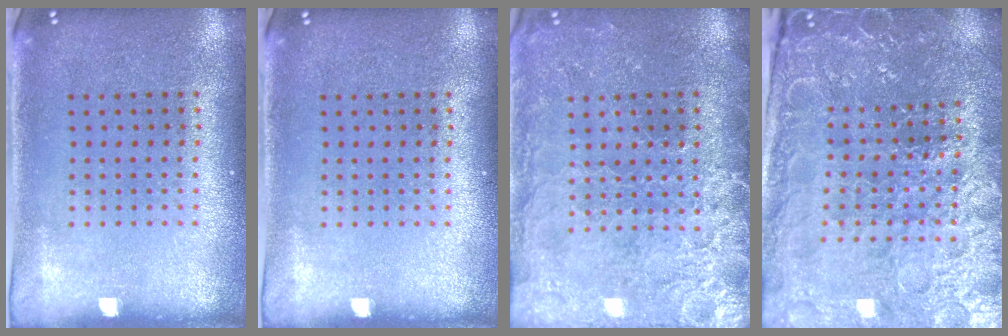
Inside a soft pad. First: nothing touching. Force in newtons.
{"total": 0.0}
{"total": 3.6, "press": 3.3, "slide": 1.3}
{"total": 4.2, "press": 4.1, "slide": 0.9}